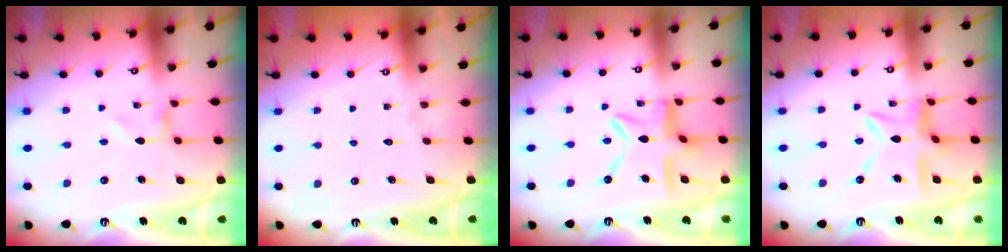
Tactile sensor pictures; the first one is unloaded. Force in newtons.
{"total": 1.5, "press": 1.5, "slide": 0.1}
{"total": 13.4, "press": 13.3, "slide": 1.4}
{"total": 10.2, "press": 10.1, "slide": 0.7}